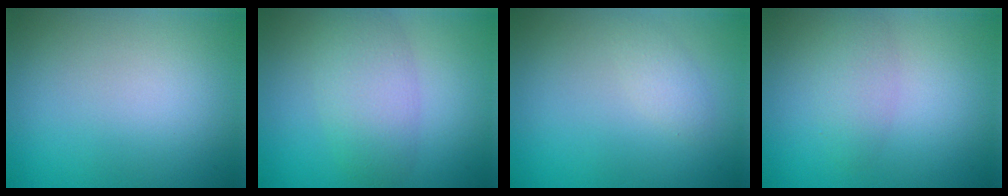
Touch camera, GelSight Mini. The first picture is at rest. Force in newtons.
{"total": 4.6, "press": 4.6, "slide": 0.1}
{"total": 1.1, "press": 1.1, "slide": 0.0}
{"total": 2.3, "press": 2.3, "slide": 0.0}